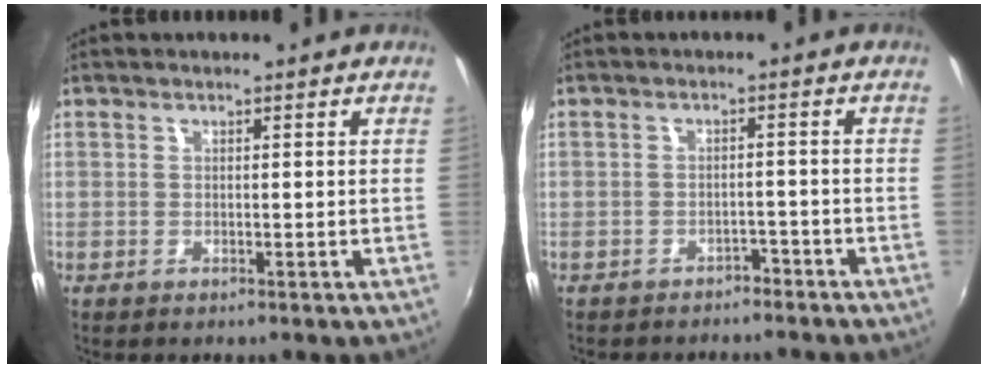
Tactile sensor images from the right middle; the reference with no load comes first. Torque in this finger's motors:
{"motor_torque": [0.32, -0.59, 0.17, 0.04]}